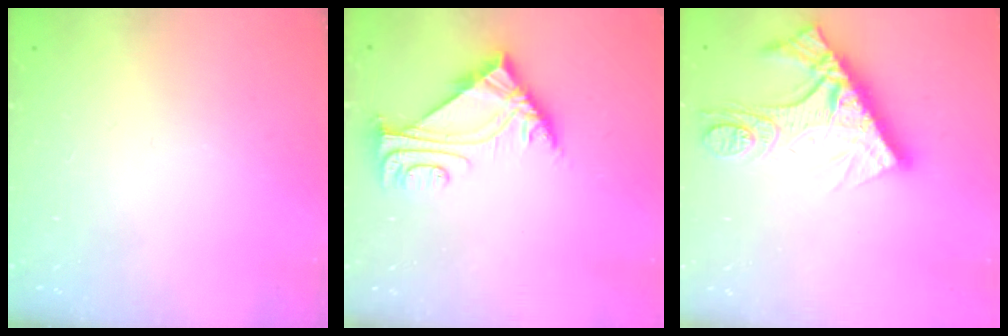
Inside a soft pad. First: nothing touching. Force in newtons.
{"total": 6.5, "press": 6.5, "slide": 0.2}
{"total": 14.2, "press": 14.1, "slide": 1.5}